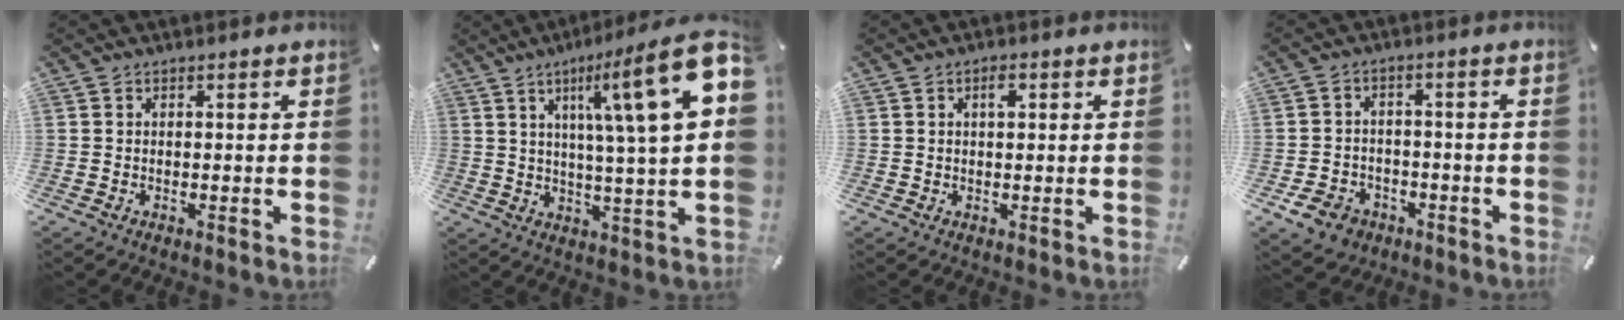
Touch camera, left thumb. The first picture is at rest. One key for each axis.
{"total": 19.7, "fx": 7.5, "fy": 2.8, "fz": 18.0, "tx": -0.280, "ty": -0.035, "tz": 0.097}
{"total": 2.3, "fx": 0.8, "fy": 1.3, "fz": 1.8, "tx": -0.021, "ty": 0.001, "tz": 0.009}
{"total": 6.4, "fx": -3.5, "fy": 5.0, "fz": 2.0, "tx": -0.032, "ty": 0.023, "tz": -0.065}